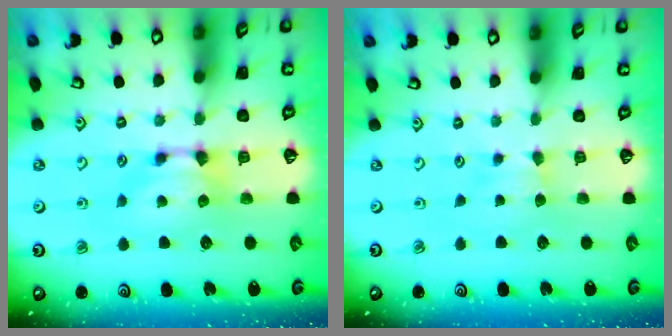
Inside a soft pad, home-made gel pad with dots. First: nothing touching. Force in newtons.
{"total": 2.4, "press": 2.4, "slide": 0.6}